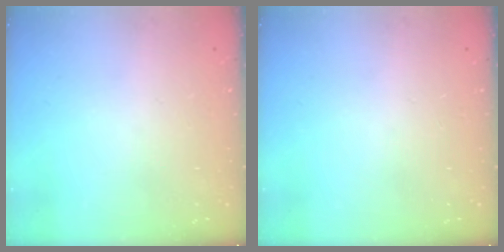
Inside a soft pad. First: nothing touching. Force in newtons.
{"total": 0.0}